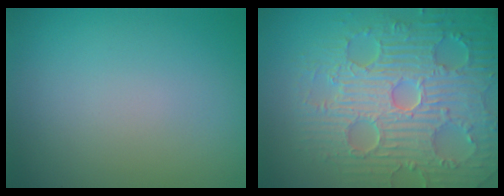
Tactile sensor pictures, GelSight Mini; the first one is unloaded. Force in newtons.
{"total": 9.4, "press": 6.9, "slide": 6.4}